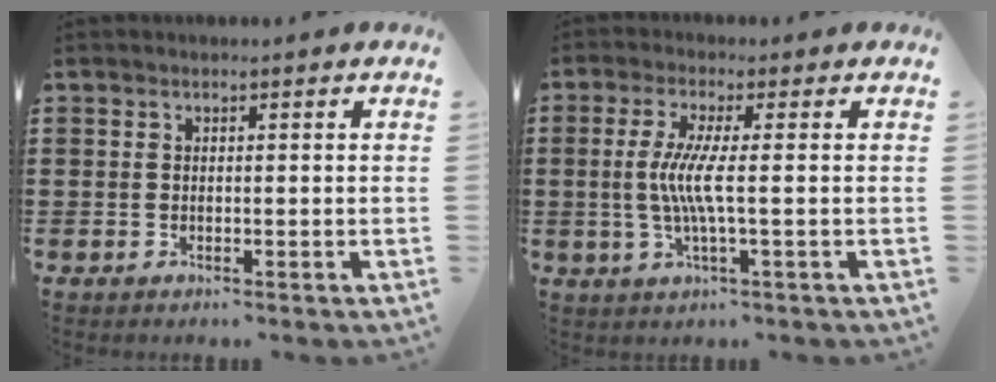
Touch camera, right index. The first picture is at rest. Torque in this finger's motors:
{"motor_torque": [1.02, 0.63, 0.71, 0.21]}